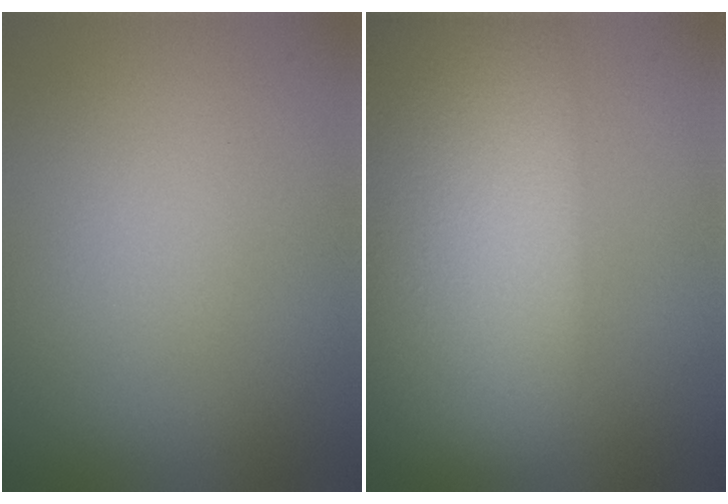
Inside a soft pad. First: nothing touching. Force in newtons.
{"total": 14.6, "press": 14.6, "slide": 0.8}